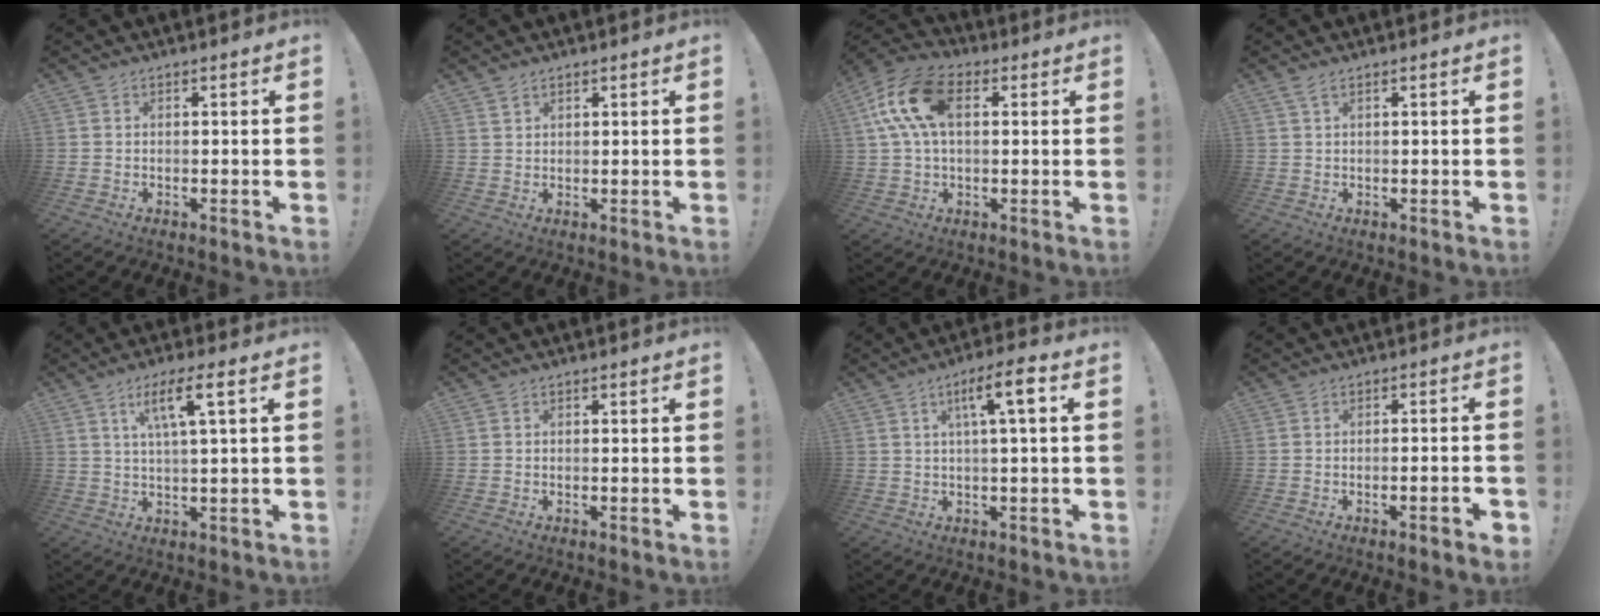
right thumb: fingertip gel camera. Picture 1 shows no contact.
{"total": 2.1, "force": [1.7, 1.0, 0.6], "torque": [0.002, -0.013, 0.031]}
{"total": 15.7, "force": [4.0, 9.4, 12.0], "torque": [-0.245, 0.008, 0.072]}
{"total": 2.0, "force": [1.3, 0.5, 1.5], "torque": [-0.034, 0.000, 0.024]}
{"total": 8.5, "force": [3.3, 1.0, 7.7], "torque": [-0.140, 0.002, 0.050]}
{"total": 0.0}
{"total": 8.2, "force": [2.2, 1.1, 7.8], "torque": [-0.122, 0.000, 0.026]}
{"total": 2.9, "force": [-1.4, 0.0, 2.5], "torque": [-0.036, -0.004, -0.020]}